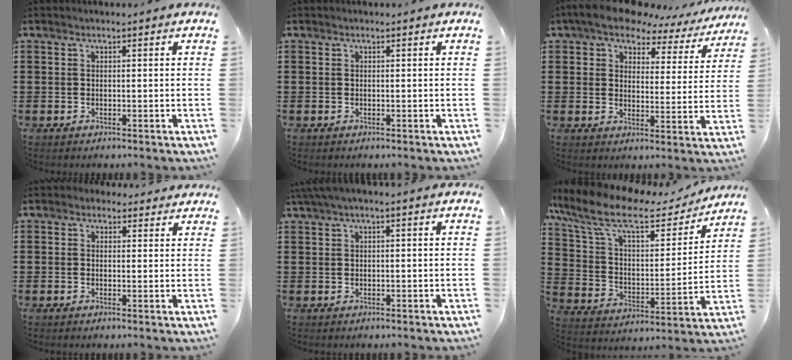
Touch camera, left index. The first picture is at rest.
{"total": 0.0}
{"total": 6.4, "force": [5.5, 2.2, 2.3], "torque": [-0.067, -0.023, 0.094]}
{"total": 1.6, "force": [1.2, 1.0, 0.3], "torque": [-0.004, 0.004, 0.021]}
{"total": 1.7, "force": [0.3, 0.2, 1.6], "torque": [-0.036, -0.003, 0.003]}
{"total": 12.0, "force": [8.7, 3.9, 7.2], "torque": [-0.172, -0.035, 0.147]}